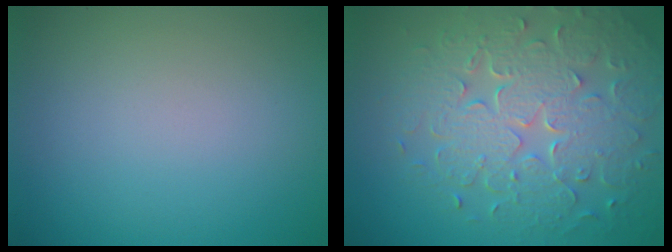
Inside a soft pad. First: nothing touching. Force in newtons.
{"total": 8.1, "press": 5.8, "slide": 5.6}